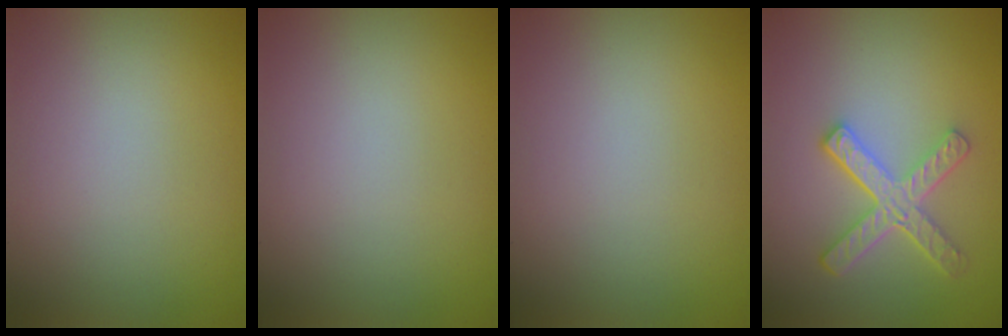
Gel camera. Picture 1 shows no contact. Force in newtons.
{"total": 0.0}
{"total": 0.0}
{"total": 4.5, "press": 3.3, "slide": 3.1}